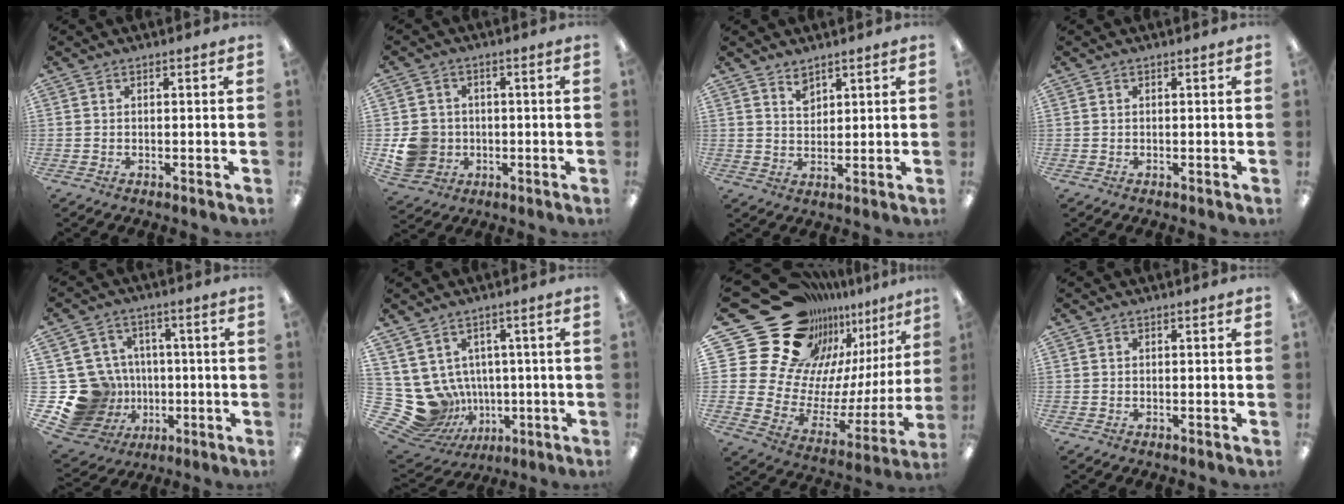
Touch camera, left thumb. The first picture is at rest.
{"total": 8.1, "force": [-1.3, 7.6, 2.5], "torque": [-0.059, 0.014, -0.017]}
{"total": 3.8, "force": [3.0, 2.1, 1.0], "torque": [-0.010, -0.014, 0.055]}
{"total": 0.0}
{"total": 17.7, "force": [-3.0, 16.2, 6.5], "torque": [-0.152, 0.006, -0.019]}
{"total": 11.7, "force": [-0.4, 11.0, 3.9], "torque": [-0.134, -0.013, 0.014]}
{"total": 26.2, "force": [19.3, 15.2, 9.2], "torque": [-0.166, -0.163, 0.389]}
{"total": 0.0}